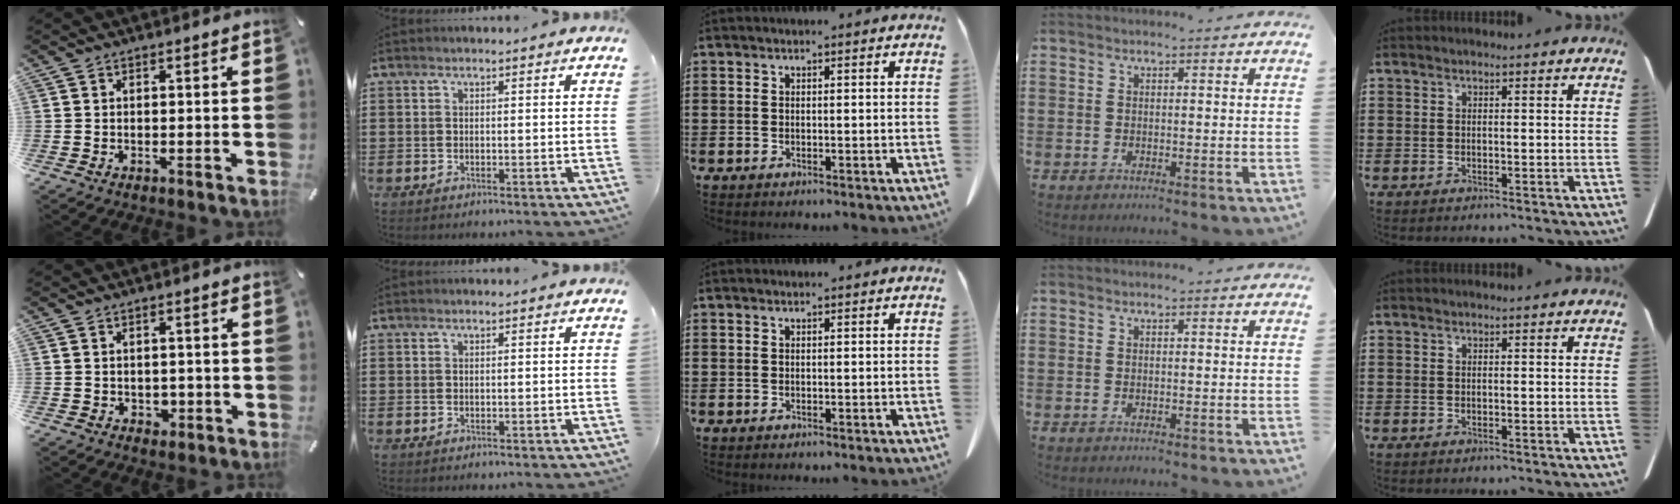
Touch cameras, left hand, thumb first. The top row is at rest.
{"thumb": {"total": 2.0, "force": [-0.1, 1.8, 0.7], "torque": [-0.007, 0.001, -0.006]}}